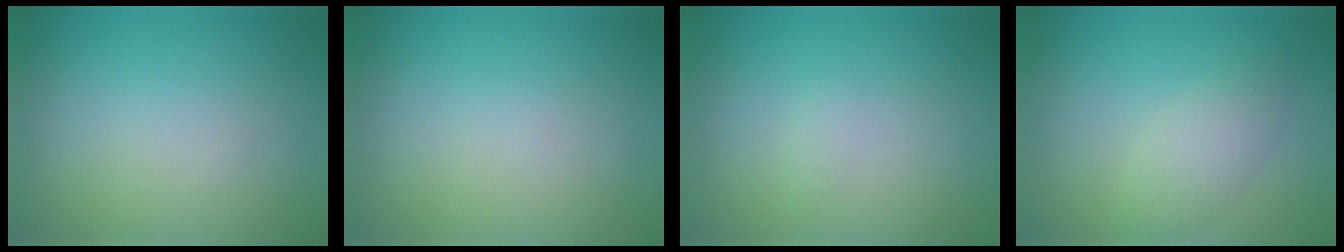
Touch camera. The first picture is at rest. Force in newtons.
{"total": 0.0}
{"total": 0.6, "press": 0.6, "slide": 0.0}
{"total": 2.4, "press": 2.4, "slide": 0.2}